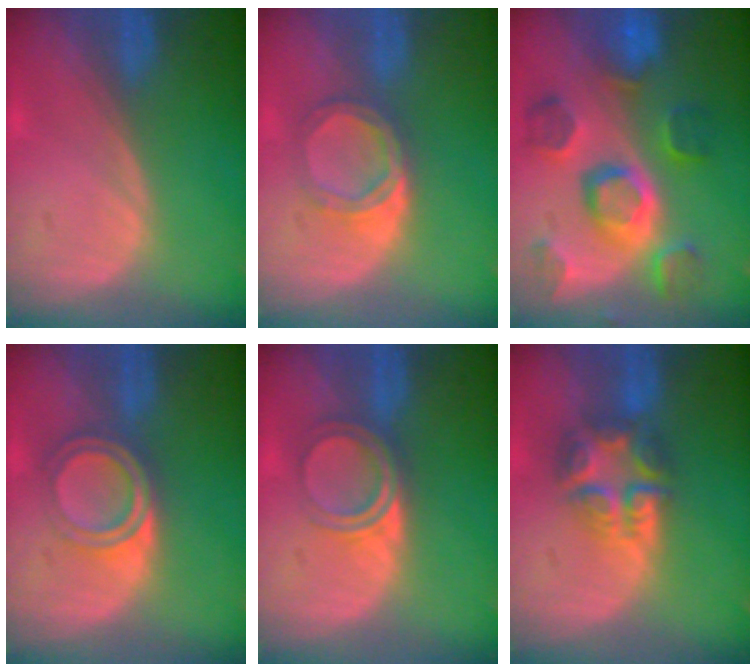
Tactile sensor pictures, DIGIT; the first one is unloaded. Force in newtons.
{"total": 4.8, "press": 4.6, "slide": 1.3}
{"total": 11.4, "press": 10.1, "slide": 5.3}
{"total": 5.3, "press": 4.9, "slide": 1.9}
{"total": 4.9, "press": 4.4, "slide": 2.2}
{"total": 7.9, "press": 6.7, "slide": 4.2}